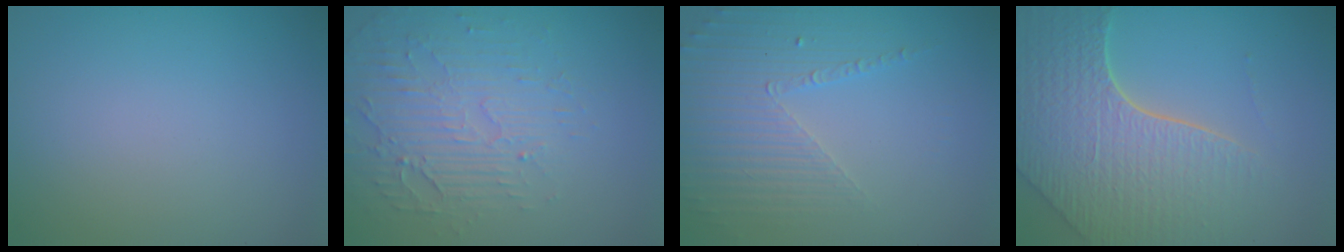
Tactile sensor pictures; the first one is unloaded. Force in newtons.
{"total": 5.7, "press": 3.3, "slide": 4.6}
{"total": 4.0, "press": 3.2, "slide": 2.3}
{"total": 7.5, "press": 5.7, "slide": 4.9}